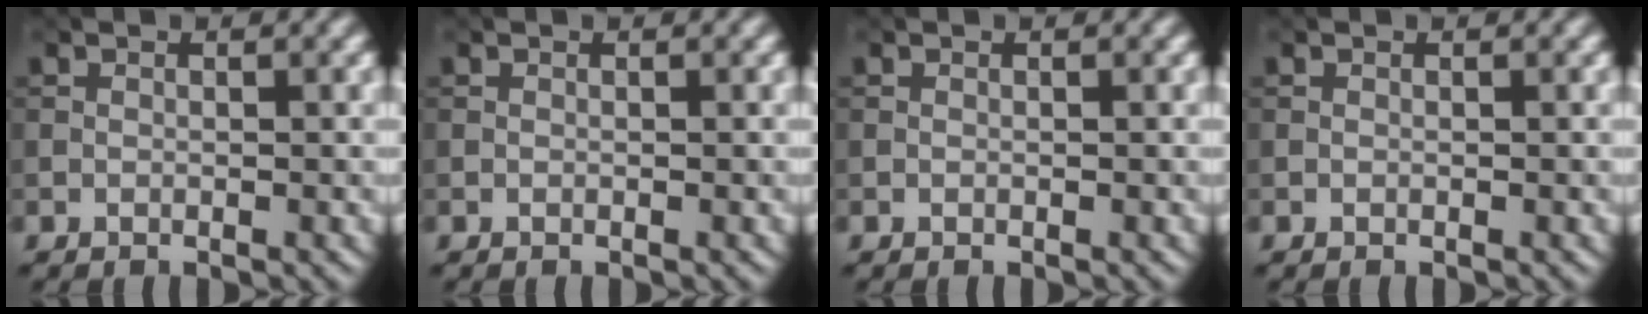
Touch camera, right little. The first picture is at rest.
{"total": 0.0}
{"total": 0.0}
{"total": 0.0}